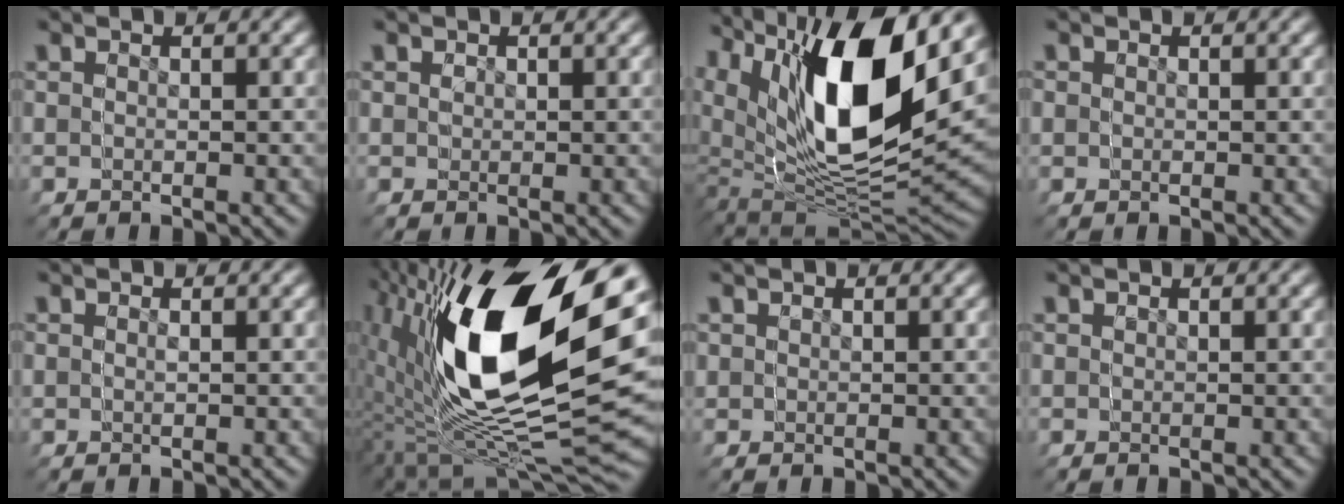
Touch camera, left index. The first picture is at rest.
{"total": 1.8, "force": [0.4, 1.6, 0.8], "torque": [-0.007, -0.005, 0.010]}
{"total": 15.8, "force": [4.1, 9.9, 11.7], "torque": [-0.219, 0.009, 0.063]}
{"total": 1.0, "force": [0.0, 1.0, -0.1], "torque": [0.001, -0.006, 0.005]}
{"total": 0.0}
{"total": 19.9, "force": [3.5, 9.5, 17.1], "torque": [-0.292, 0.027, 0.057]}
{"total": 1.8, "force": [0.6, 1.6, 0.6], "torque": [-0.008, -0.006, 0.014]}
{"total": 0.9, "force": [0.3, 0.6, 0.6], "torque": [-0.007, -0.002, 0.006]}